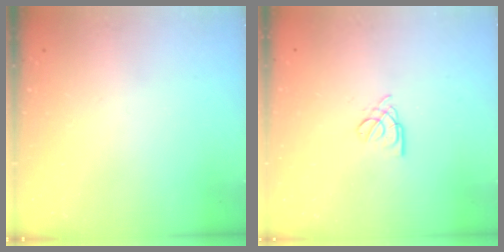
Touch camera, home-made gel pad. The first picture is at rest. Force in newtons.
{"total": 2.6, "press": 2.5, "slide": 0.5}